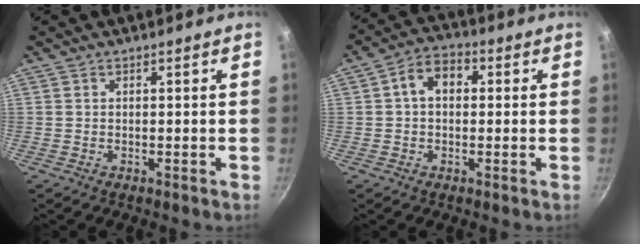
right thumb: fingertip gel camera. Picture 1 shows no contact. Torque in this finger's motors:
{"motor_torque": [-0.69, 0.76, 0.74, -0.15, 0.02]}